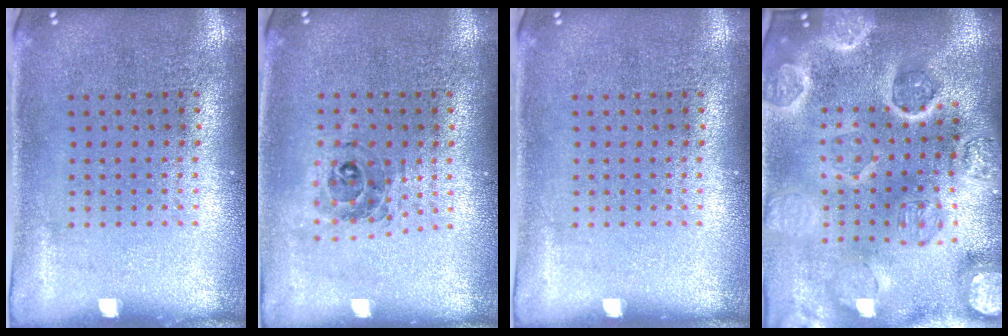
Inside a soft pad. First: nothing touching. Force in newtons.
{"total": 0.5, "press": 0.5, "slide": 0.2}
{"total": 0.0}
{"total": 5.3, "press": 4.6, "slide": 2.6}